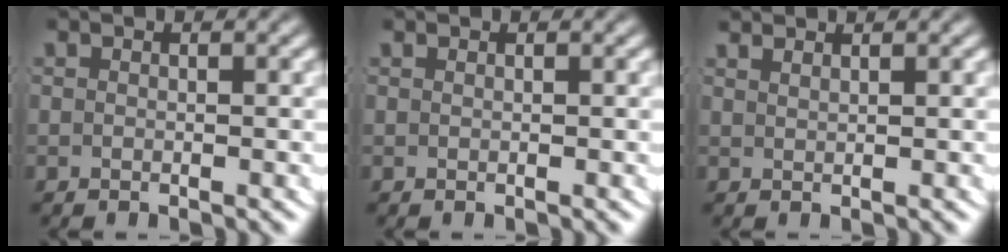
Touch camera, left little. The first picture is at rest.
{"total": 0.0}
{"total": 1.4, "force": [1.4, -0.5, 0.2], "torque": [-0.001, -0.003, 0.029]}